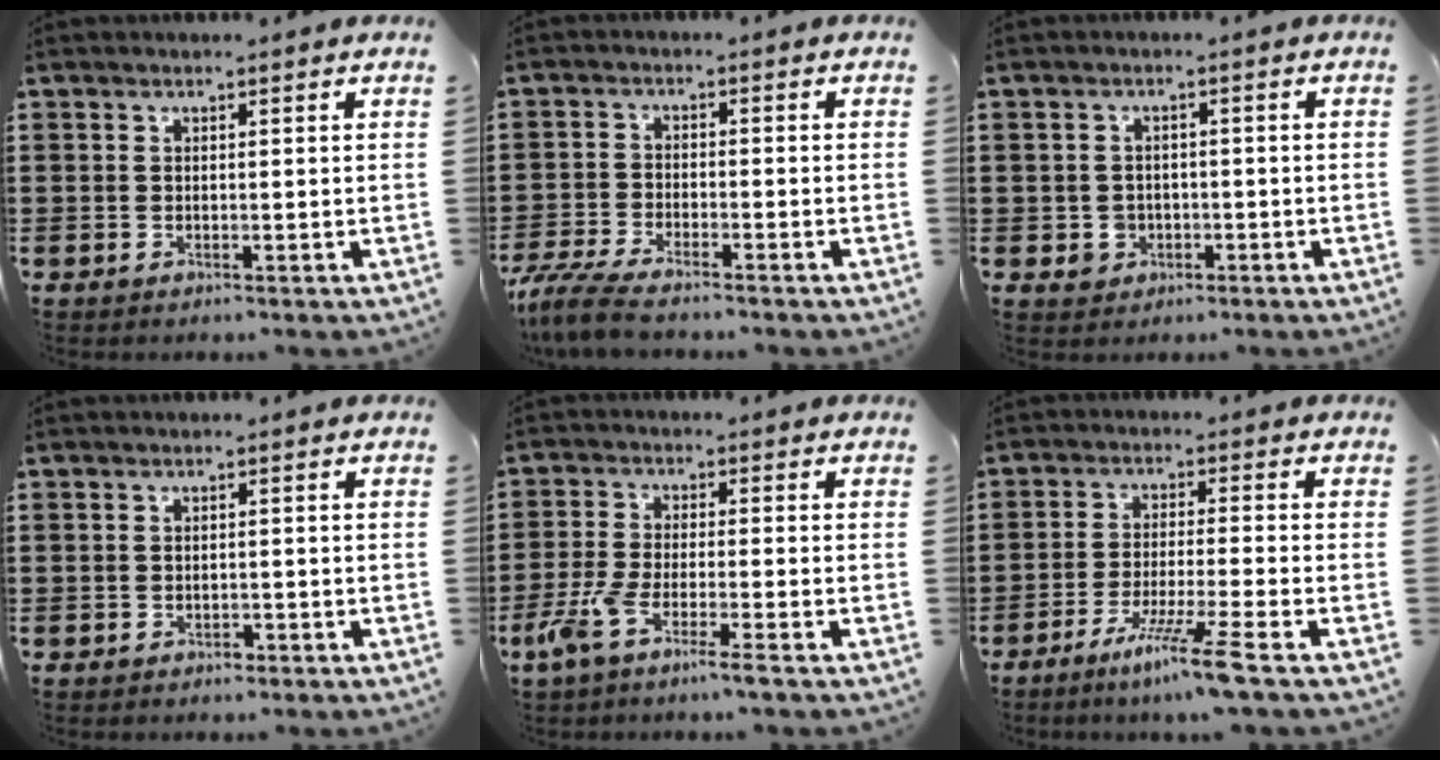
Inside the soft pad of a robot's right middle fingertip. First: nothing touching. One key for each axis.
{"total": 4.7, "fx": -4.2, "fy": 0.3, "fz": 2.0, "tx": -0.068, "ty": -0.018, "tz": -0.092}
{"total": 2.4, "fx": -0.8, "fy": 2.2, "fz": 0.8, "tx": -0.021, "ty": 0.003, "tz": -0.020}
{"total": 0.6, "fx": -0.5, "fy": 0.3, "fz": 0.2, "tx": -0.006, "ty": 0.000, "tz": -0.011}
{"total": 5.6, "fx": -3.6, "fy": 0.2, "fz": 4.2, "tx": -0.112, "ty": -0.020, "tz": -0.074}
{"total": 7.8, "fx": -5.4, "fy": -0.9, "fz": 5.5, "tx": -0.107, "ty": -0.018, "tz": -0.103}